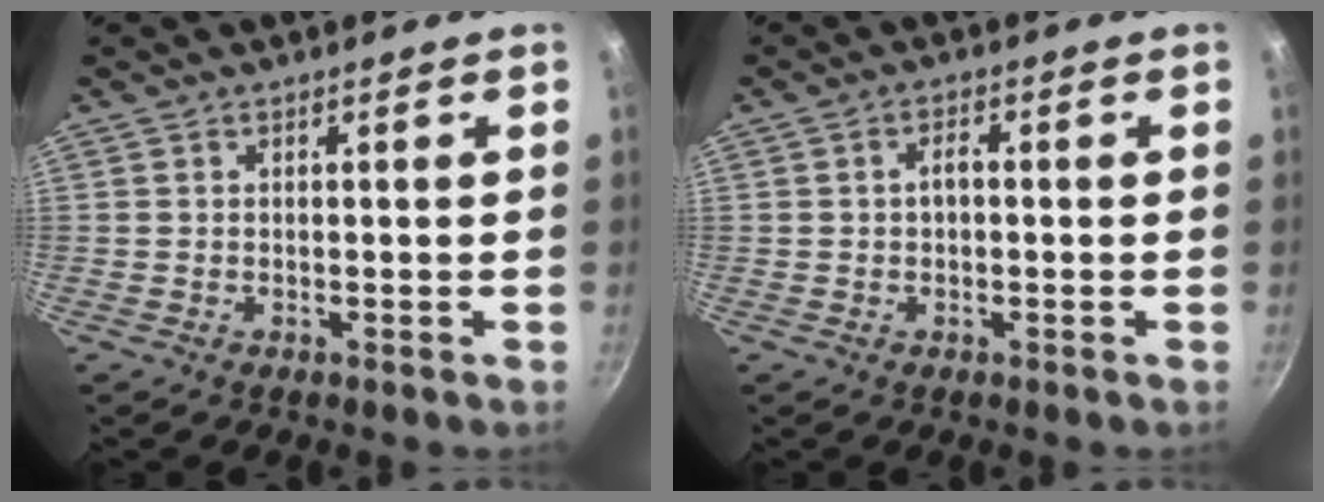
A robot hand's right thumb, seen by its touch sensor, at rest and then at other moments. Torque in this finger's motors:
{"motor_torque": [-0.30, -0.23, -0.17, 0.21, 0.02]}